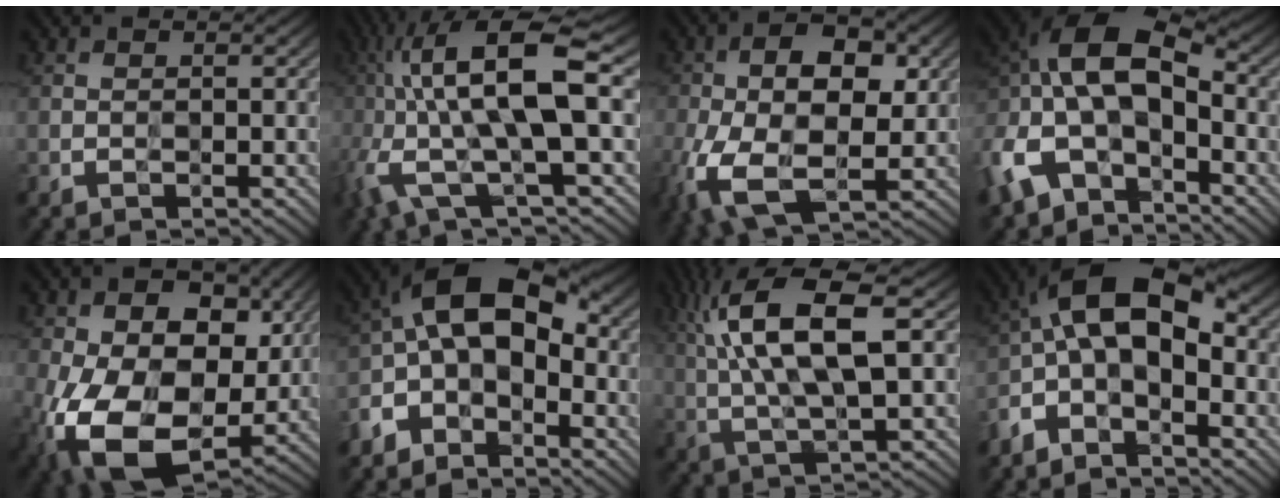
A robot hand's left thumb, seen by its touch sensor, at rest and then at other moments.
{"total": 14.5, "force": [-0.1, 3.1, 14.2], "torque": [-0.287, 0.019, -0.004]}
{"total": 13.9, "force": [-2.1, 7.9, 11.2], "torque": [-0.242, -0.014, -0.043]}
{"total": 14.1, "force": [-3.7, 8.6, 10.6], "torque": [-0.218, 0.006, -0.085]}
{"total": 17.2, "force": [-1.8, 11.4, 12.8], "torque": [-0.238, -0.038, -0.029]}
{"total": 11.4, "force": [-3.0, 6.9, 8.6], "torque": [-0.158, 0.019, -0.076]}
{"total": 13.2, "force": [3.7, 3.9, 12.0], "torque": [-0.252, 0.014, 0.071]}
{"total": 11.2, "force": [-2.2, 5.6, 9.5], "torque": [-0.184, 0.022, -0.059]}